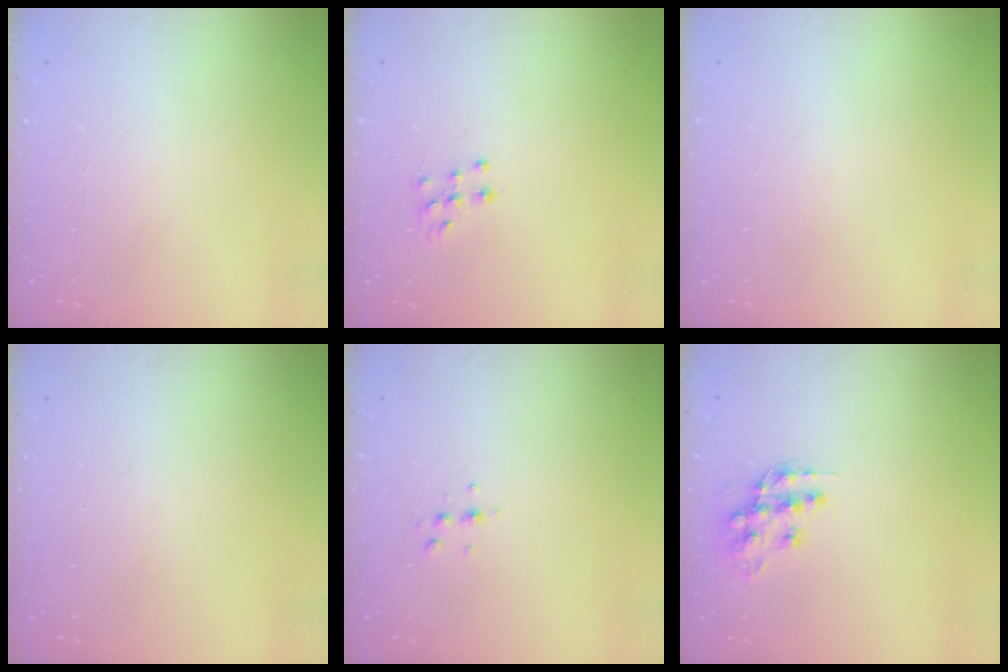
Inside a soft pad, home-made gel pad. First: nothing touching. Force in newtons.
{"total": 7.0, "press": 7.0, "slide": 0.3}
{"total": 0.0}
{"total": 0.0}
{"total": 4.0, "press": 3.9, "slide": 0.9}
{"total": 13.0, "press": 13.0, "slide": 1.0}